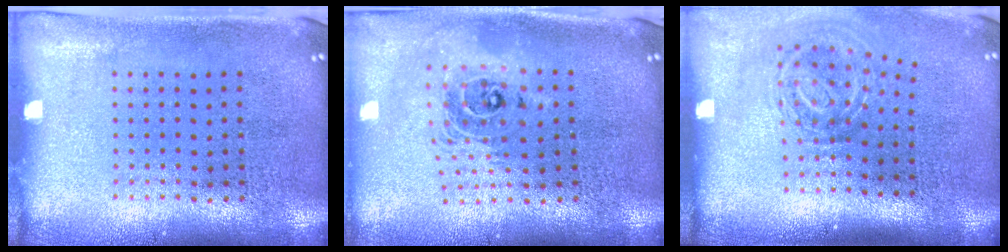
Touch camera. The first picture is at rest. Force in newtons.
{"total": 2.0, "press": 1.6, "slide": 1.3}
{"total": 2.1, "press": 1.3, "slide": 1.6}